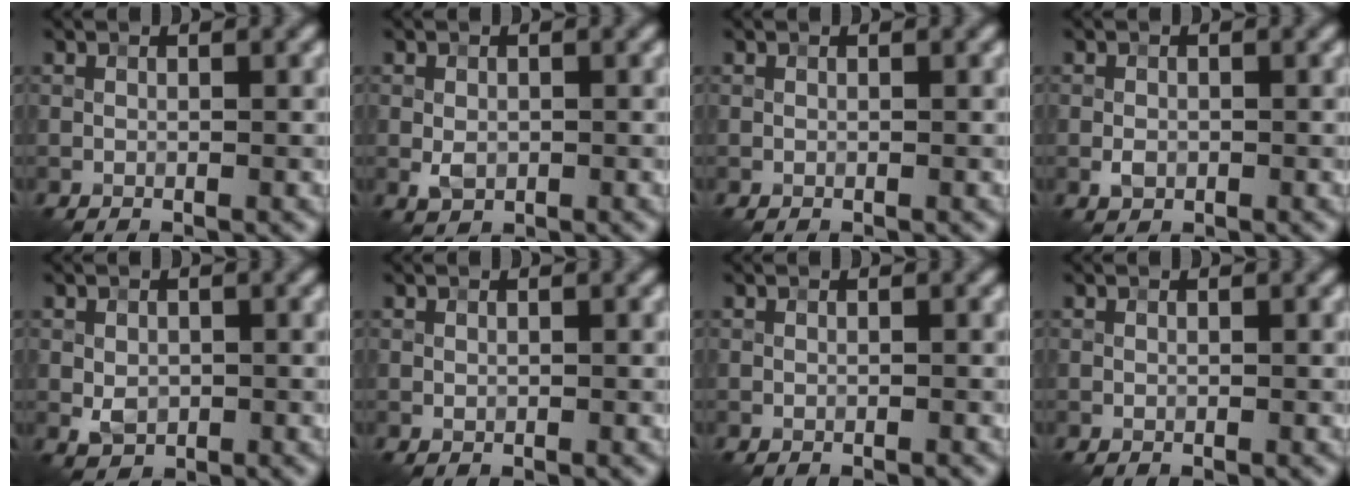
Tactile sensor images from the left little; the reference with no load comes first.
{"total": 1.7, "force": [-0.3, 1.2, 1.2], "torque": [-0.021, 0.000, -0.004]}
{"total": 0.0}
{"total": 1.2, "force": [-0.3, 0.9, 0.7], "torque": [-0.010, -0.001, -0.007]}
{"total": 2.0, "force": [-0.2, 1.5, 1.3], "torque": [-0.022, -0.001, -0.003]}
{"total": 0.0}
{"total": 0.0}
{"total": 0.0}